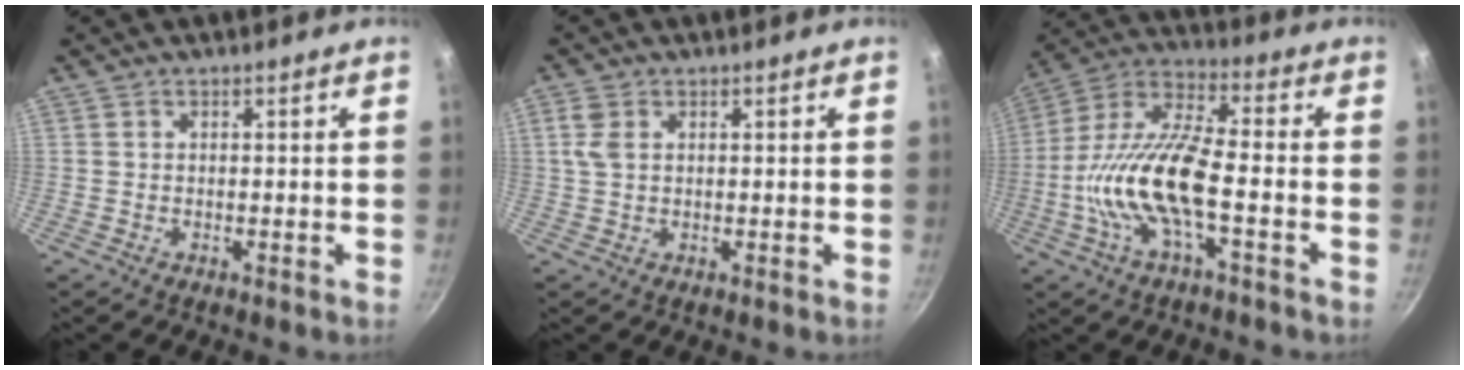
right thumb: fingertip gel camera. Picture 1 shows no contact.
{"total": 3.6, "force": [1.1, 2.4, 2.4], "torque": [-0.050, 0.003, 0.020]}
{"total": 15.8, "force": [-3.9, 5.5, 14.3], "torque": [-0.279, 0.039, -0.090]}